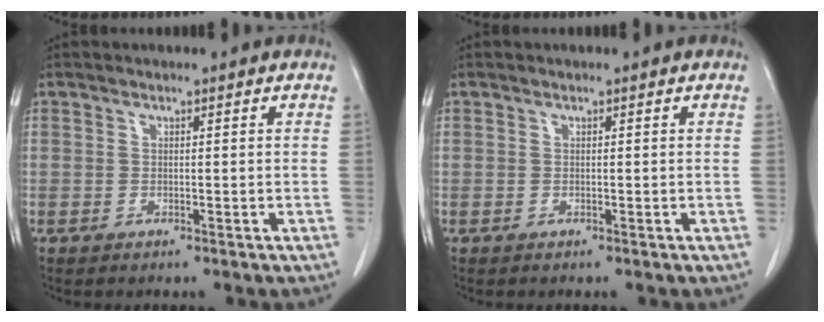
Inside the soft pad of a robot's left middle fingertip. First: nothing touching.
{"total": 0.0}